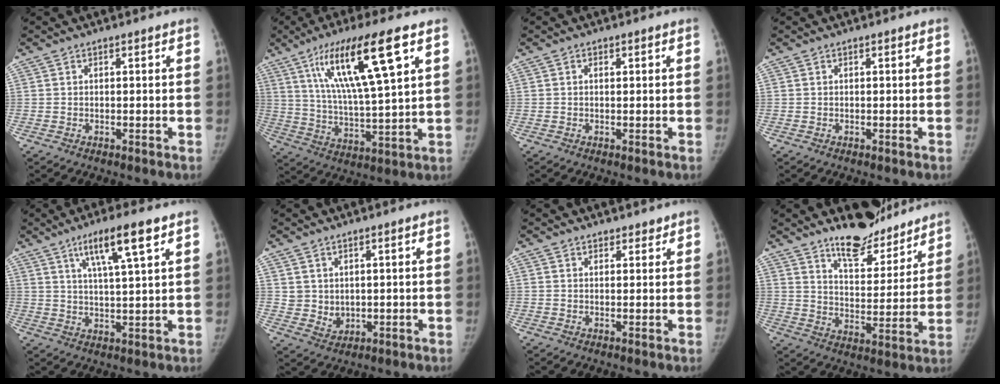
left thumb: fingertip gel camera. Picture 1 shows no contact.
{"total": 18.4, "force": [8.5, 3.0, 16.0], "torque": [-0.283, -0.028, 0.151]}
{"total": 0.7, "force": [0.3, 0.4, 0.5], "torque": [-0.008, -0.001, 0.004]}
{"total": 0.0}
{"total": 9.8, "force": [5.3, 1.1, 8.2], "torque": [-0.145, -0.020, 0.094]}
{"total": 3.6, "force": [1.9, 2.9, 1.2], "torque": [-0.009, -0.019, 0.046]}
{"total": 2.3, "force": [1.9, 1.2, 0.1], "torque": [0.022, -0.009, 0.021]}
{"total": 13.6, "force": [11.6, 4.8, 5.2], "torque": [-0.036, -0.087, 0.186]}